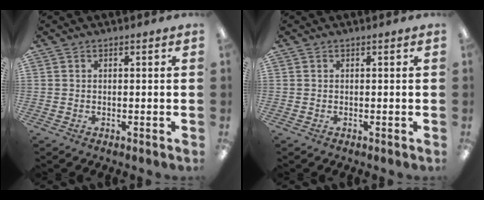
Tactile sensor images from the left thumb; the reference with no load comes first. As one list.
[{"total": 0.0}]